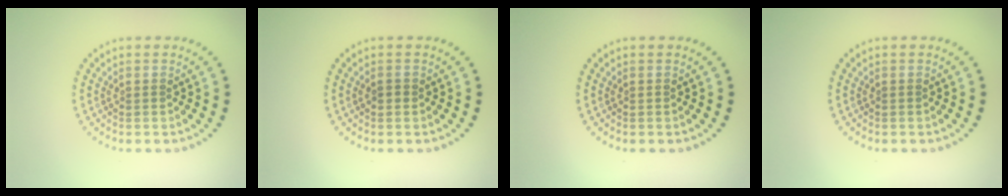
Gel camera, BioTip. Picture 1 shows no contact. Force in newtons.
{"total": 0.8, "press": 0.7, "slide": 0.3}
{"total": 0.0}
{"total": 0.0}